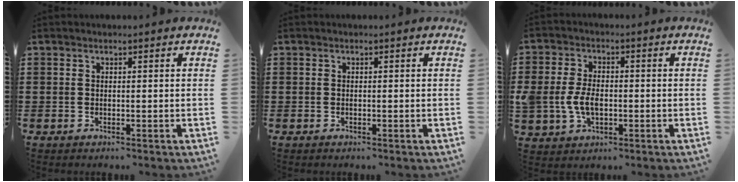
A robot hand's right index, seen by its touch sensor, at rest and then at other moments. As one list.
[{"total": 0.0}, {"total": 5.5, "force": [-0.8, 3.6, 4.1], "torque": [-0.097, 0.001, -0.019]}]